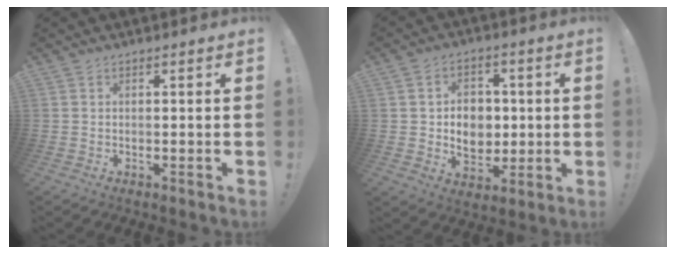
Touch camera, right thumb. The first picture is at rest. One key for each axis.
{"total": 10.8, "fx": 0.7, "fy": 8.7, "fz": 6.3, "tx": -0.095, "ty": -0.009, "tz": 0.017}